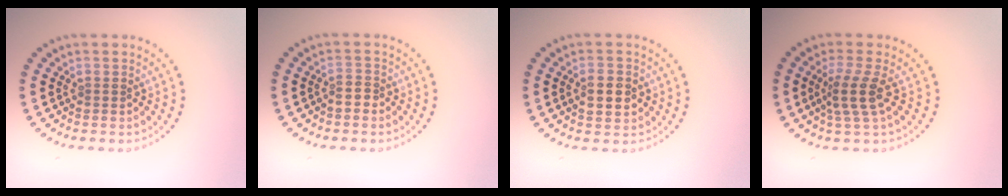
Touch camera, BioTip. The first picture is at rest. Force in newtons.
{"total": 1.4, "press": 1.2, "slide": 0.8}
{"total": 2.9, "press": 2.9, "slide": 0.2}
{"total": 2.9, "press": 2.2, "slide": 1.8}